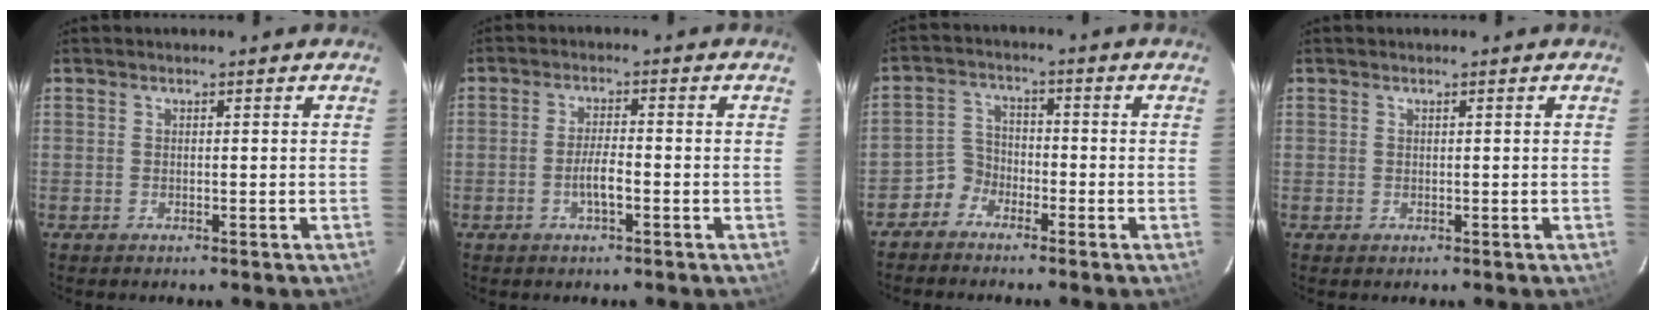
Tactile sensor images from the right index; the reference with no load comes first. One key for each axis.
{"total": 3.4, "fx": -1.4, "fy": 0.6, "fz": 3.0, "tx": -0.061, "ty": 0.001, "tz": -0.025}
{"total": 4.2, "fx": -3.2, "fy": 2.7, "fz": 0.3, "tx": -0.005, "ty": 0.019, "tz": -0.067}
{"total": 0.8, "fx": 0.1, "fy": 0.8, "fz": -0.1, "tx": 0.004, "ty": 0.002, "tz": 0.001}